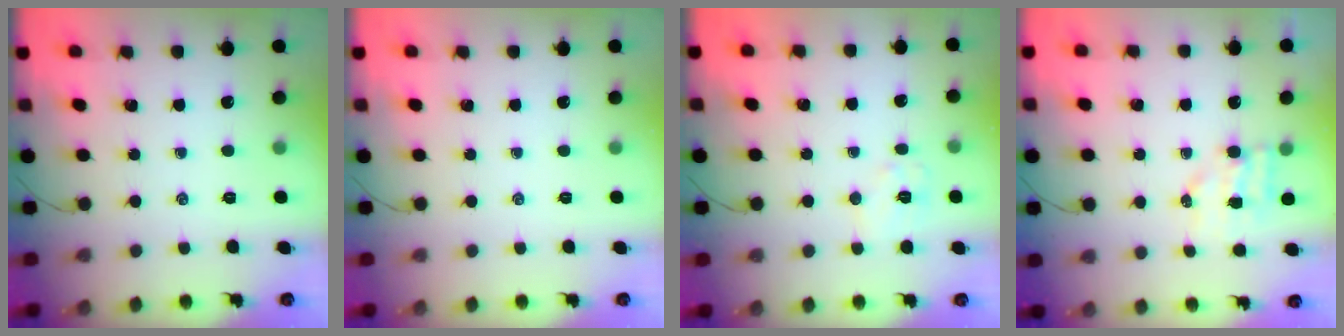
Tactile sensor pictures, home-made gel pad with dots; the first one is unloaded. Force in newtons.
{"total": 0.0}
{"total": 6.1, "press": 6.1, "slide": 0.6}
{"total": 4.9, "press": 4.8, "slide": 0.8}